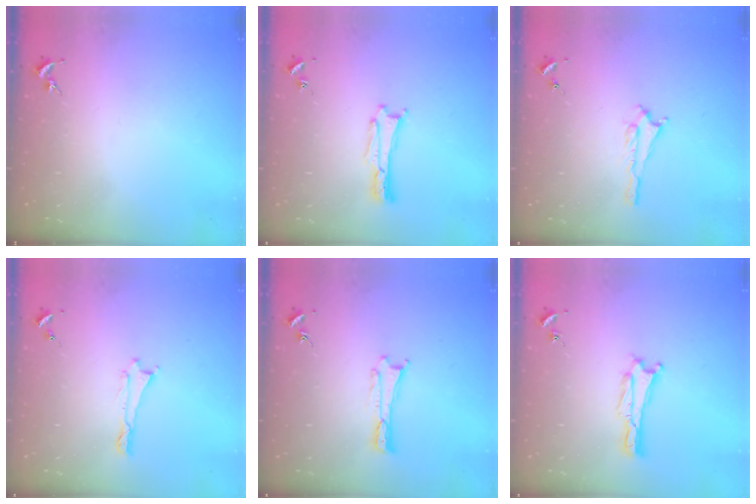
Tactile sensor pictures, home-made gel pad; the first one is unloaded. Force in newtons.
{"total": 0.0}
{"total": 1.4, "press": 1.4, "slide": 0.2}
{"total": 0.0}
{"total": 0.0}
{"total": 0.0}